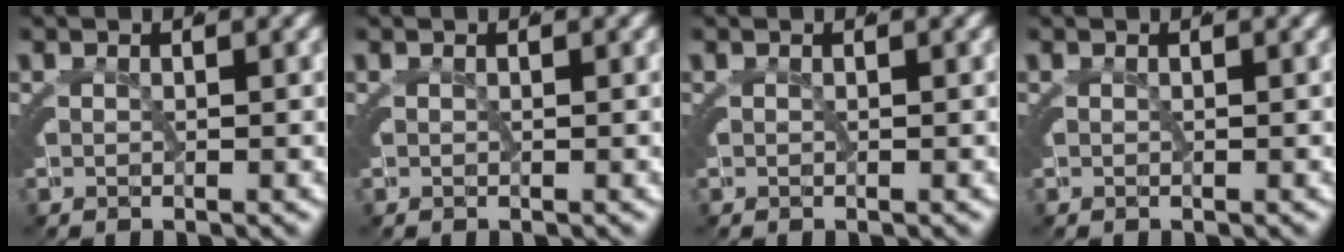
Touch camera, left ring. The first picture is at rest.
{"total": 0.0}
{"total": 0.0}
{"total": 0.0}